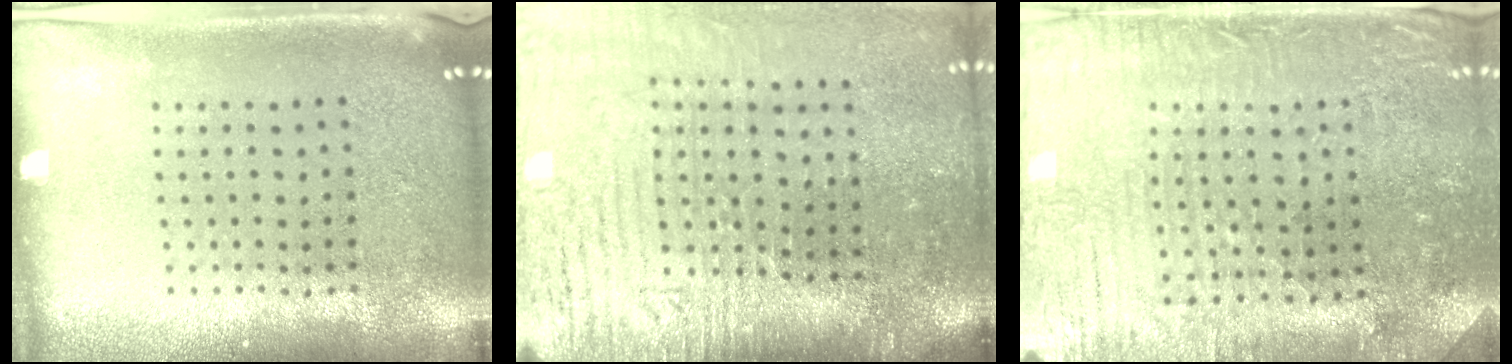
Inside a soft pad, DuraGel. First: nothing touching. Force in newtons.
{"total": 4.7, "press": 4.0, "slide": 2.4}
{"total": 1.6, "press": 1.5, "slide": 0.5}